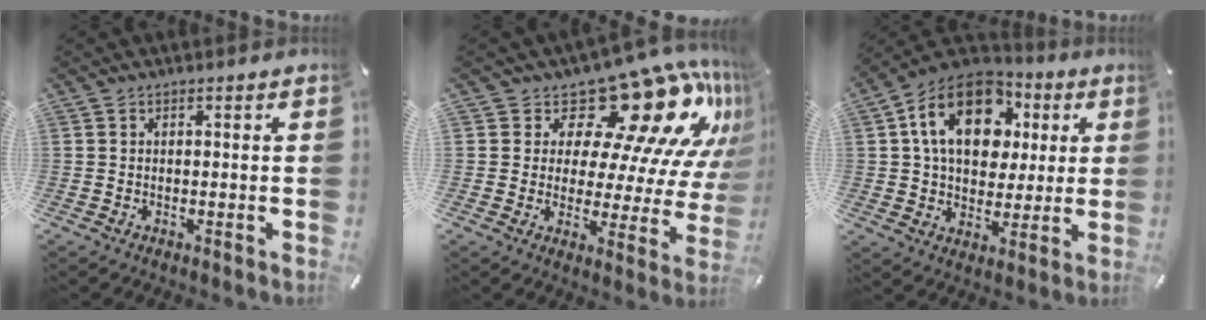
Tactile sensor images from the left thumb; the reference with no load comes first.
{"total": 19.9, "force": [13.7, 8.8, 11.3], "torque": [-0.137, -0.120, 0.219]}
{"total": 17.9, "force": [5.7, 13.0, 10.8], "torque": [-0.188, -0.008, 0.104]}